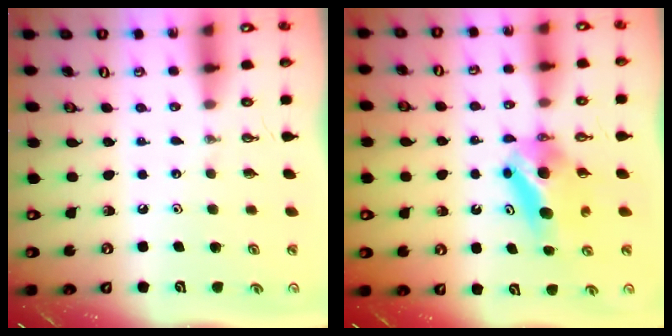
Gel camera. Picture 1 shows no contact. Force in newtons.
{"total": 7.6, "press": 6.8, "slide": 3.3}